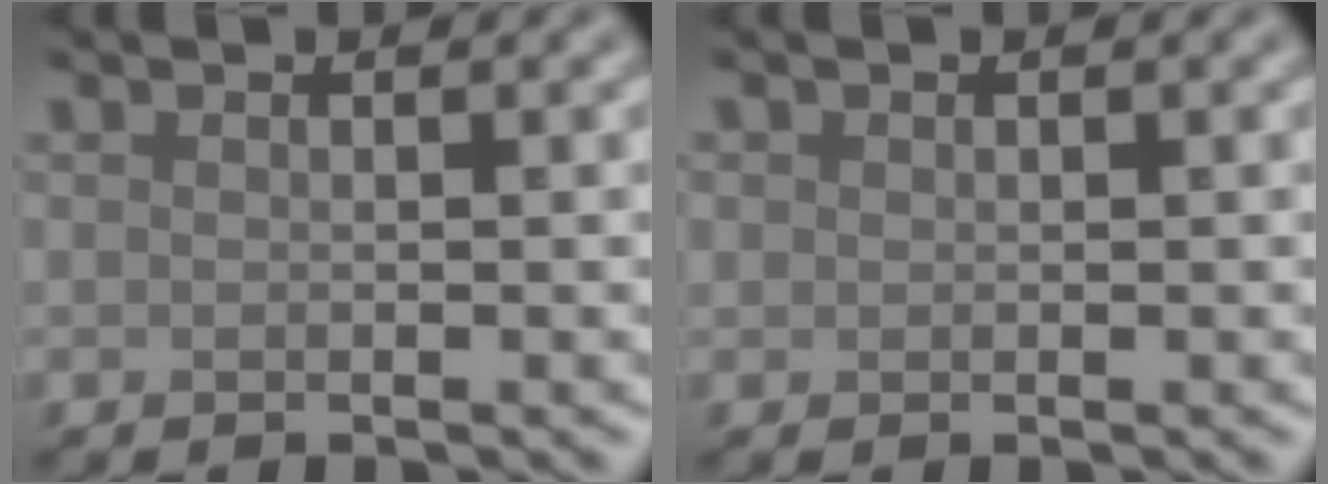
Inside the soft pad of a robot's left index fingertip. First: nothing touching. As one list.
[{"total": 0.6, "force": [0.2, 0.5, 0.0], "torque": [0.005, 0.000, 0.003]}]